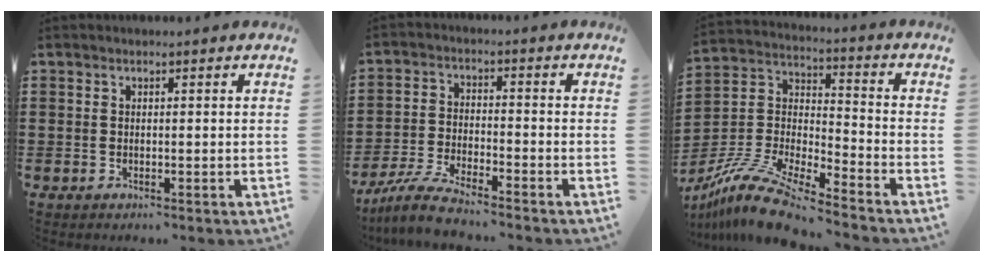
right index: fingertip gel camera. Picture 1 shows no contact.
{"total": 5.6, "force": [-5.2, 0.0, 2.1], "torque": [-0.054, -0.011, -0.104]}
{"total": 11.6, "force": [-10.4, 1.4, 5.0], "torque": [-0.117, 0.019, -0.212]}